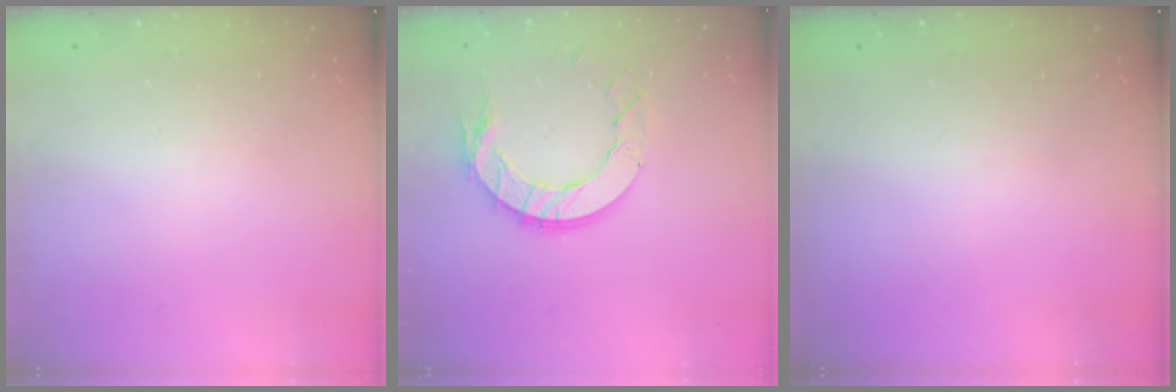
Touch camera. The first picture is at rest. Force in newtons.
{"total": 11.5, "press": 11.4, "slide": 1.2}
{"total": 0.0}